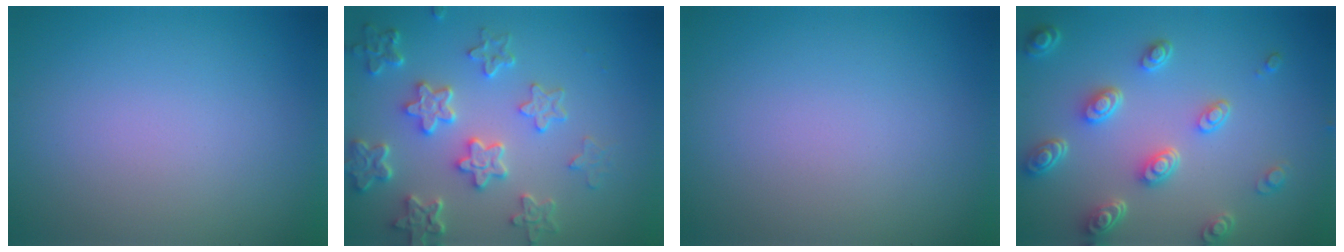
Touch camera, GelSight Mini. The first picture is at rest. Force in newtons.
{"total": 5.6, "press": 4.4, "slide": 3.4}
{"total": 0.0}
{"total": 5.1, "press": 3.8, "slide": 3.3}